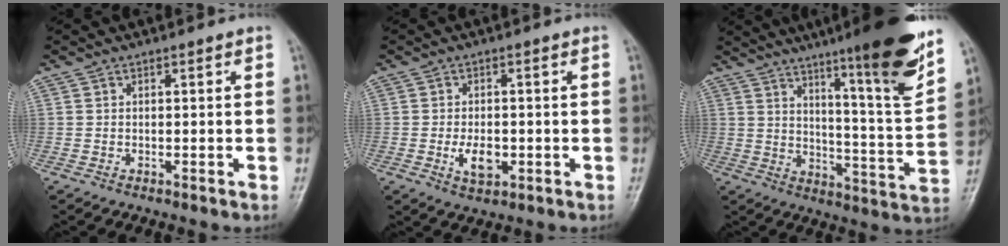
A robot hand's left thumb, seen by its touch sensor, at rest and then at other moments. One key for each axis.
{"total": 4.6, "fx": -1.0, "fy": 2.7, "fz": 3.6, "tx": -0.059, "ty": -0.003, "tz": -0.014}
{"total": 19.3, "fx": 12.3, "fy": 1.5, "fz": 14.7, "tx": -0.189, "ty": -0.070, "tz": 0.183}